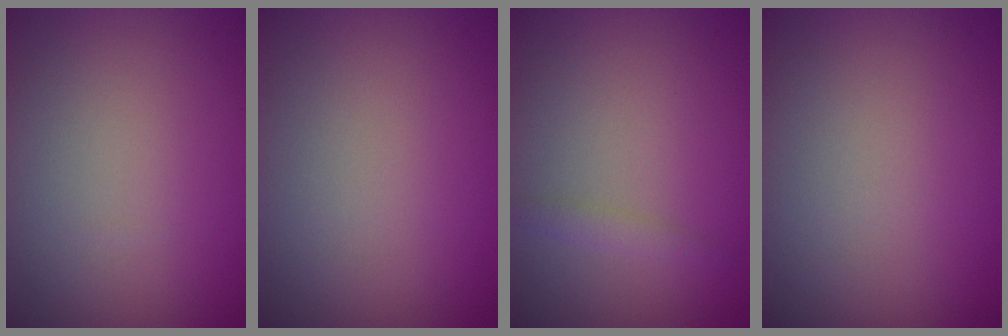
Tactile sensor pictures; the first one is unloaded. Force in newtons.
{"total": 0.0}
{"total": 1.0, "press": 1.0, "slide": 0.0}
{"total": 0.0}